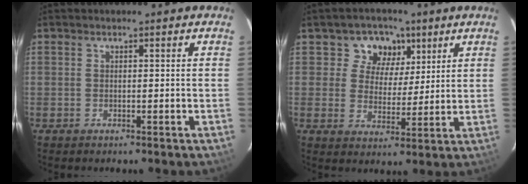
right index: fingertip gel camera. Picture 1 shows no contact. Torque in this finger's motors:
{"motor_torque": [0.16, 0.16, 0.04, 0.00]}